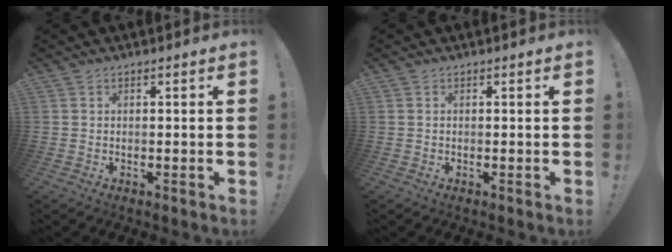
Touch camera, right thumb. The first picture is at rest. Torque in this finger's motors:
{"motor_torque": [0.15, 0.11, 0.14, -0.09, 0.00]}